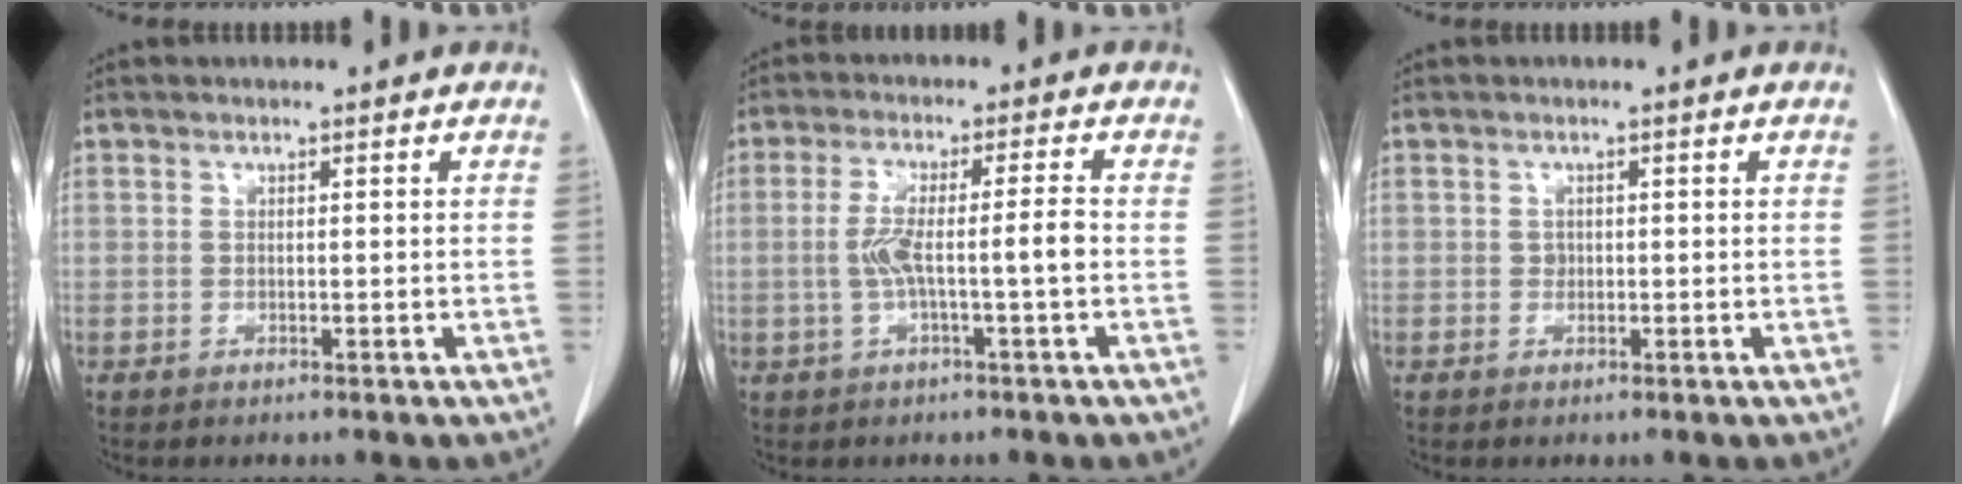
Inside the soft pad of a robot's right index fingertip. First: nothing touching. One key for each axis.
{"total": 6.1, "fx": -1.1, "fy": 0.0, "fz": 6.0, "tx": -0.121, "ty": 0.014, "tz": -0.016}
{"total": 0.8, "fx": 0.0, "fy": 0.7, "fz": 0.3, "tx": -0.001, "ty": 0.002, "tz": 0.000}